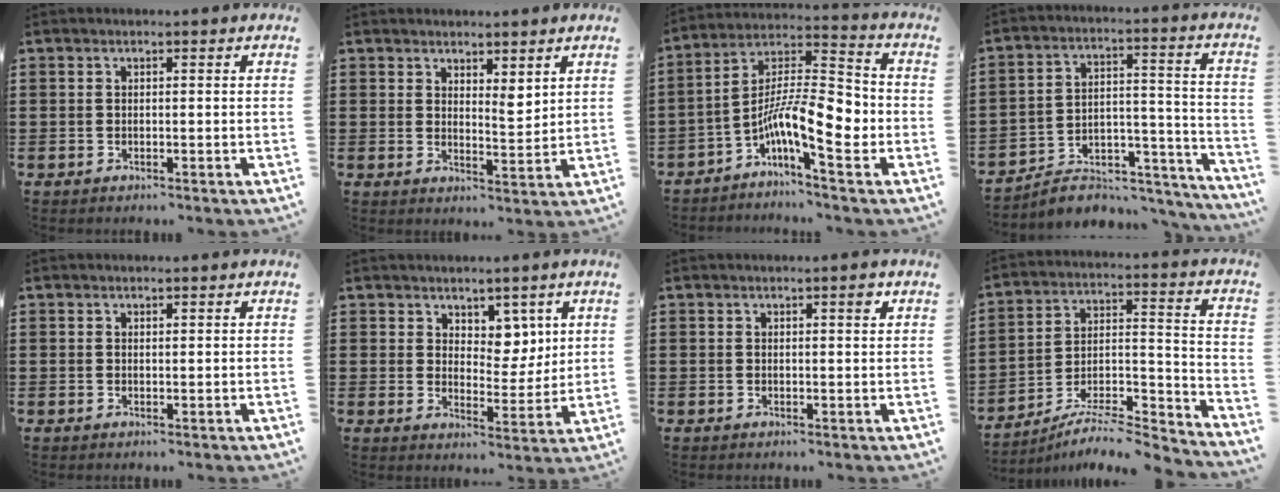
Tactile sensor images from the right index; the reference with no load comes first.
{"total": 3.3, "force": [2.9, 1.2, 1.1], "torque": [-0.012, -0.009, 0.050]}
{"total": 11.4, "force": [-4.4, 2.9, 10.1], "torque": [-0.205, -0.008, -0.084]}
{"total": 6.5, "force": [-5.8, 2.2, 2.1], "torque": [-0.029, 0.013, -0.105]}
{"total": 0.6, "force": [0.4, 0.3, 0.2], "torque": [-0.005, 0.001, 0.008]}
{"total": 5.6, "force": [3.8, 3.8, 1.4], "torque": [-0.033, -0.006, 0.066]}
{"total": 1.6, "force": [0.9, 0.2, 1.3], "torque": [-0.018, 0.001, 0.013]}
{"total": 6.9, "force": [-6.1, 1.5, 3.0], "torque": [-0.040, 0.007, -0.117]}